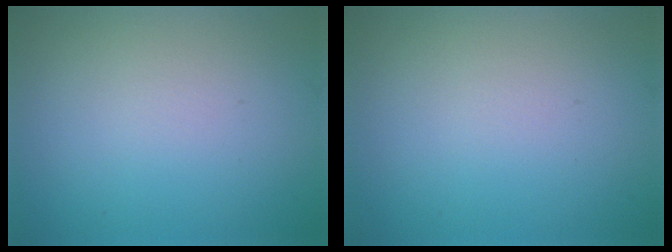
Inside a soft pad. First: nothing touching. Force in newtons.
{"total": 0.0}